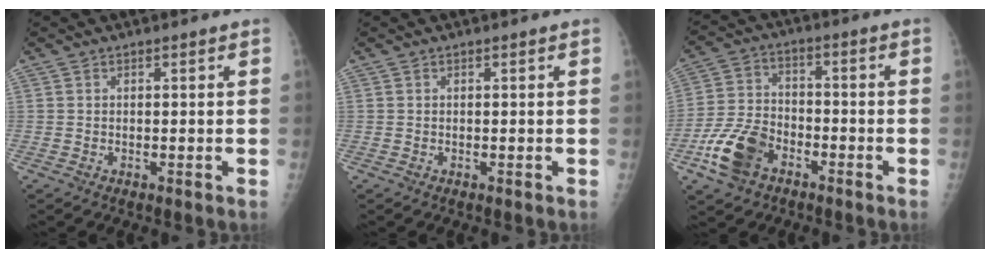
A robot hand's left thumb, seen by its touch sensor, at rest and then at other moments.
{"total": 0.0}
{"total": 10.9, "force": [-5.6, 7.0, 6.3], "torque": [-0.119, 0.026, -0.108]}